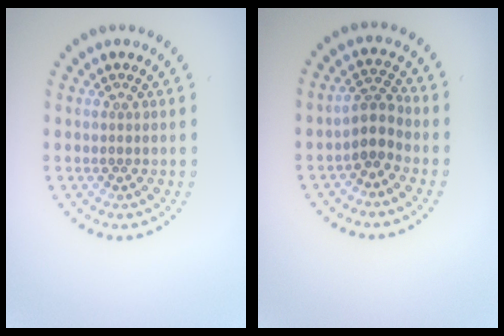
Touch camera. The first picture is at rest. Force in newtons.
{"total": 2.8, "press": 2.2, "slide": 1.6}